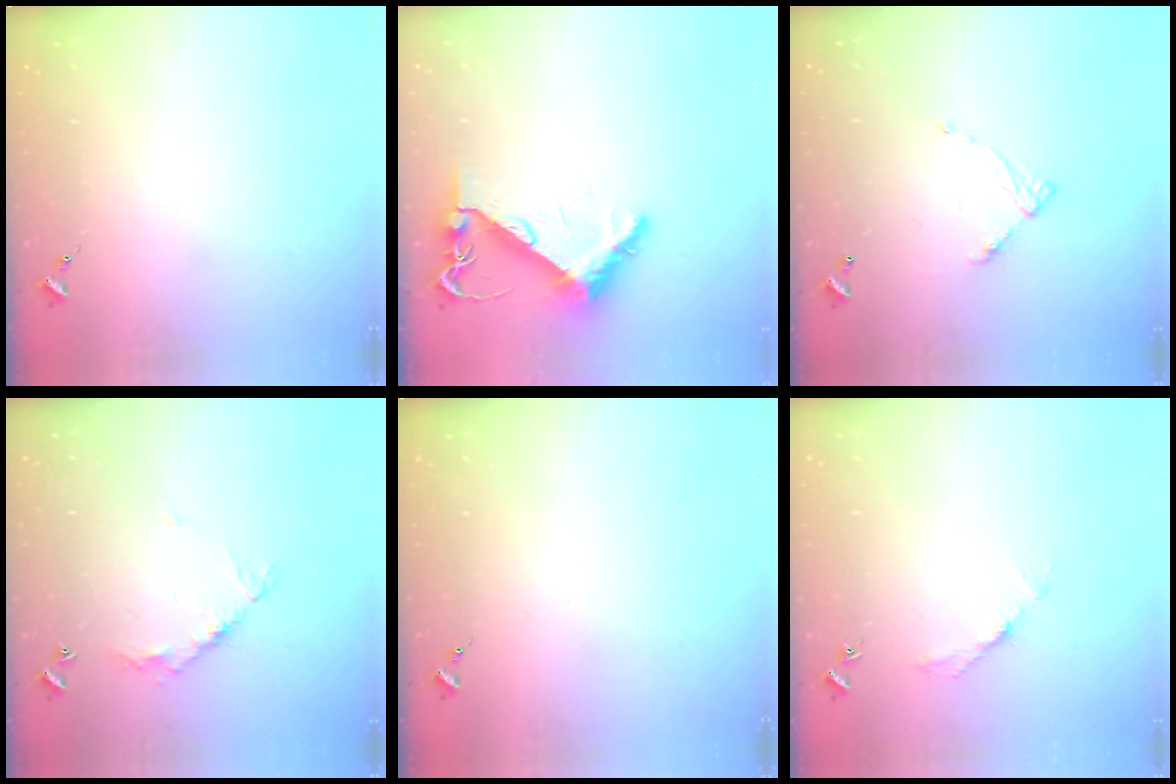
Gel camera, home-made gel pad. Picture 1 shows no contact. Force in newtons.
{"total": 8.3, "press": 8.2, "slide": 1.0}
{"total": 5.9, "press": 5.9, "slide": 0.4}
{"total": 8.1, "press": 8.1, "slide": 0.7}
{"total": 0.0}
{"total": 2.7, "press": 2.7, "slide": 0.4}